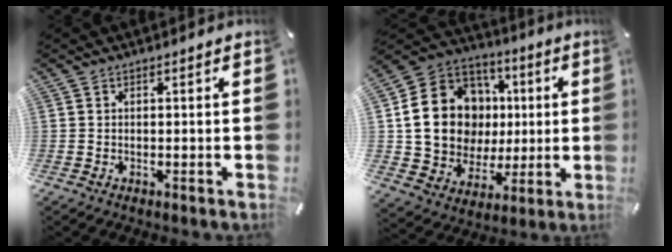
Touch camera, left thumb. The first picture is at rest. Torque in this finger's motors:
{"motor_torque": [2.54, 2.47, 1.81, 0.13, 0.25]}